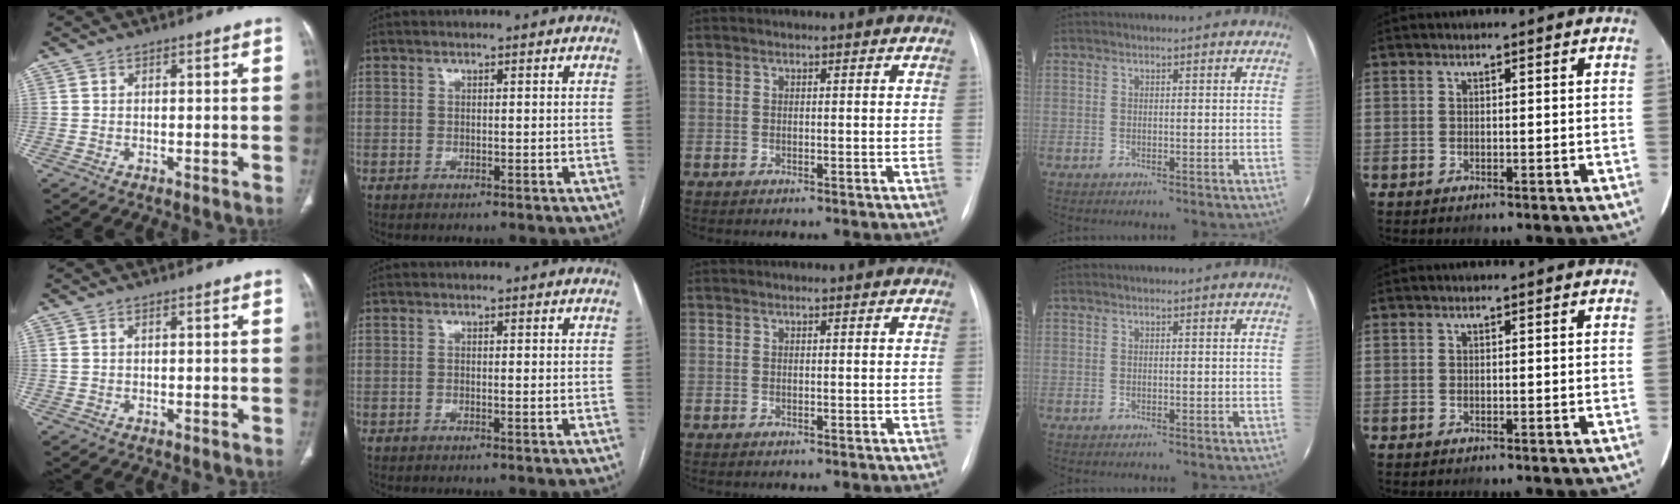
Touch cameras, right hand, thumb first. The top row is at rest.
{"thumb": {"total": 0.8, "force": [0.3, 0.4, 0.5], "torque": [-0.013, 0.009, 0.010]}, "index": {"total": 0.7, "force": [-0.1, 0.1, 0.7], "torque": [-0.016, -0.002, -0.001]}}